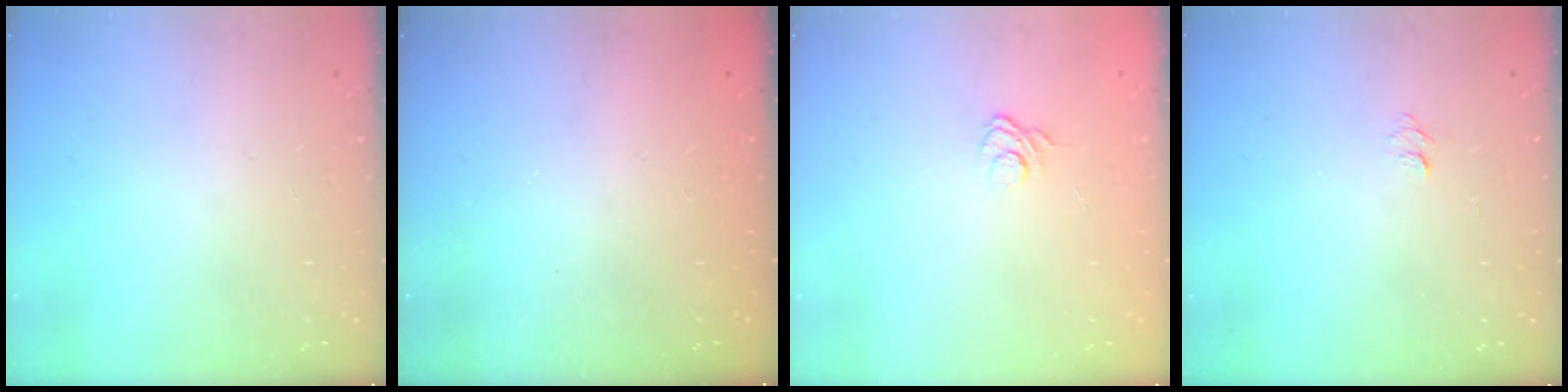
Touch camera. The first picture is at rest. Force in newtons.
{"total": 2.3, "press": 2.2, "slide": 0.8}
{"total": 2.8, "press": 2.5, "slide": 1.4}
{"total": 4.0, "press": 4.0, "slide": 0.3}